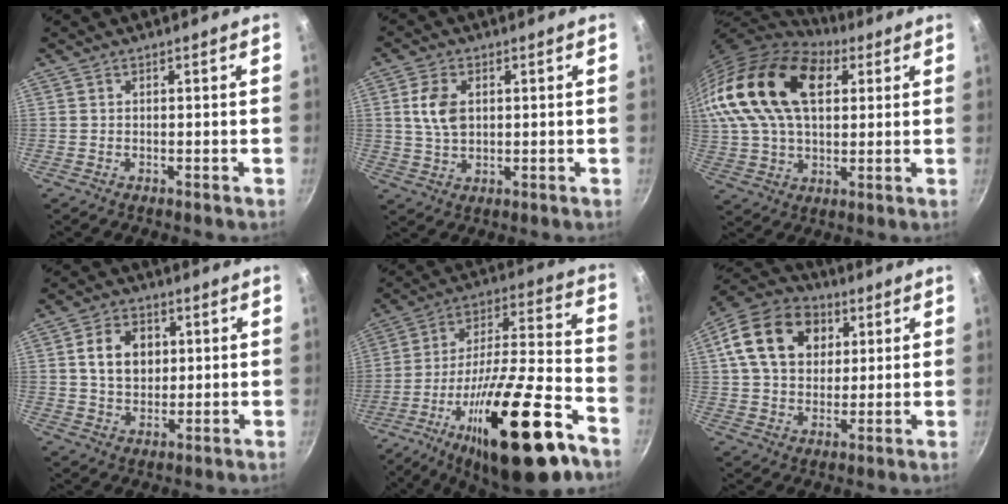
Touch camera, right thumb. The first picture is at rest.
{"total": 6.6, "force": [1.3, 4.3, 4.8], "torque": [-0.086, -0.002, 0.027]}
{"total": 26.3, "force": [9.2, 15.8, 18.9], "torque": [-0.360, 0.011, 0.156]}
{"total": 8.9, "force": [1.6, 6.8, 5.5], "torque": [-0.073, 0.001, 0.027]}
{"total": 29.2, "force": [-14.9, 8.7, 23.6], "torque": [-0.357, 0.065, -0.241]}
{"total": 17.3, "force": [5.1, 13.0, 10.3], "torque": [-0.160, 0.011, 0.077]}